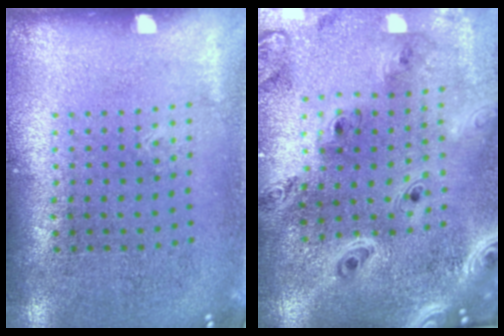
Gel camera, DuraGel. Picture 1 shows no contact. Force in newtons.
{"total": 2.8, "press": 2.4, "slide": 1.4}